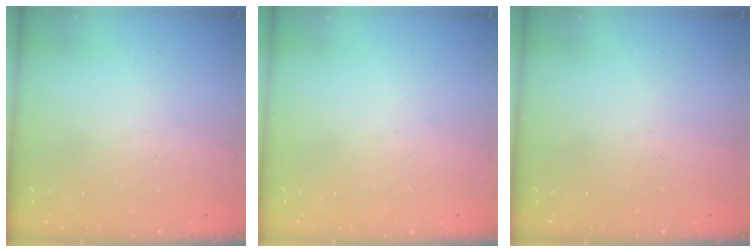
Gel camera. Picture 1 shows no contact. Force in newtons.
{"total": 0.0}
{"total": 0.0}